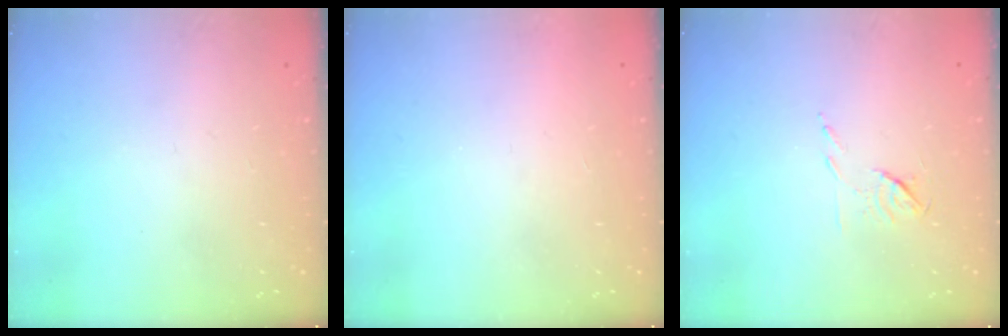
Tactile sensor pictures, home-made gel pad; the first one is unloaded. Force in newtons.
{"total": 1.5, "press": 1.5, "slide": 0.1}
{"total": 5.4, "press": 5.3, "slide": 0.9}